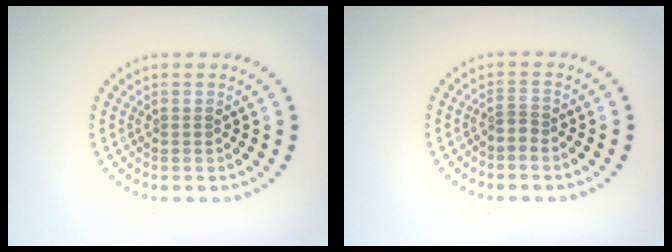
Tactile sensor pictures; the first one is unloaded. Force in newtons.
{"total": 0.9, "press": 0.5, "slide": 0.7}